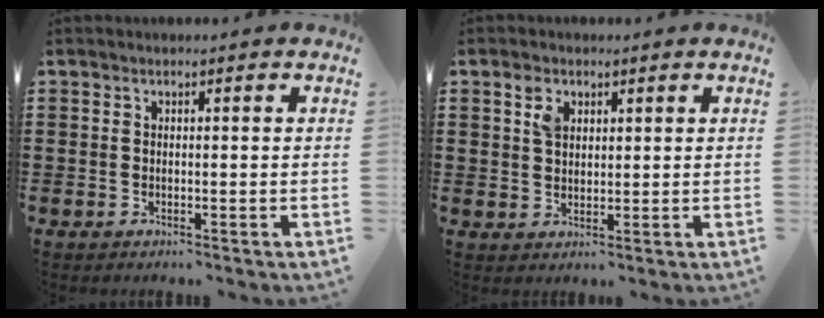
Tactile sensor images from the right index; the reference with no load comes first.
{"total": 3.0, "force": [1.6, 2.0, 1.7], "torque": [-0.042, 0.006, 0.029]}